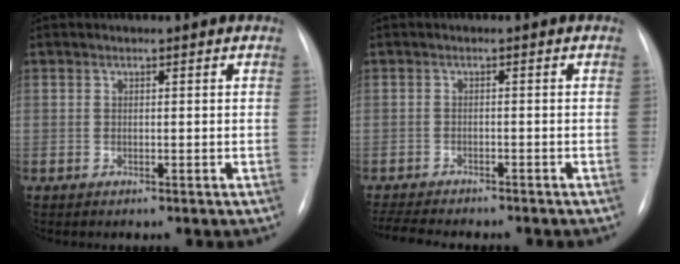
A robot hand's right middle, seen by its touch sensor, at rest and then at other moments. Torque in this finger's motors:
{"motor_torque": [0.35, -0.33, 0.06, 0.02]}